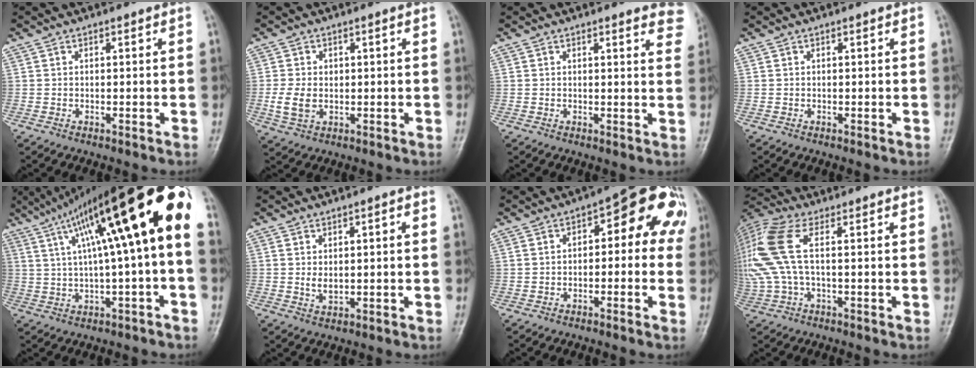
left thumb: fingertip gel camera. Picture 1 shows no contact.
{"total": 4.6, "force": [-0.3, 3.3, 3.2], "torque": [-0.064, 0.002, 0.001]}
{"total": 6.6, "force": [5.3, 1.9, 3.4], "torque": [-0.013, -0.019, 0.041]}
{"total": 0.0}
{"total": 22.9, "force": [5.5, 4.2, 21.9], "torque": [-0.344, 0.051, 0.083]}
{"total": 3.1, "force": [0.0, 1.5, 2.6], "torque": [-0.040, 0.006, 0.004]}
{"total": 12.2, "force": [1.5, 6.3, 10.4], "torque": [-0.081, 0.040, 0.004]}
{"total": 12.3, "force": [1.6, 4.8, 11.2], "torque": [-0.297, 0.031, 0.034]}